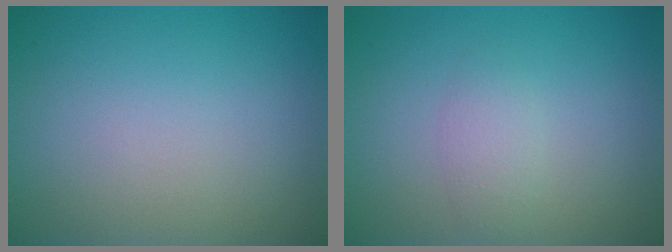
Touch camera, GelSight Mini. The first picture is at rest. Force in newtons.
{"total": 1.5, "press": 1.5, "slide": 0.0}